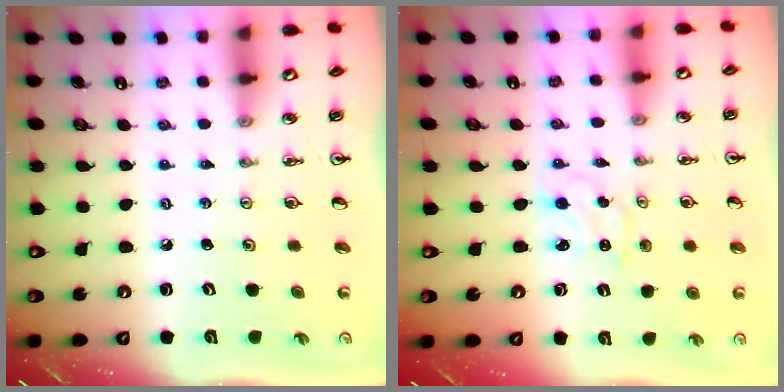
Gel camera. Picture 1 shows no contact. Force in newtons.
{"total": 1.4, "press": 1.4, "slide": 0.3}